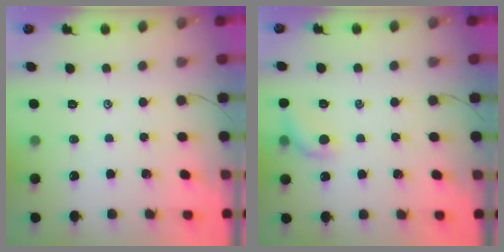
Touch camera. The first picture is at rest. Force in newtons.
{"total": 8.4, "press": 8.2, "slide": 1.7}